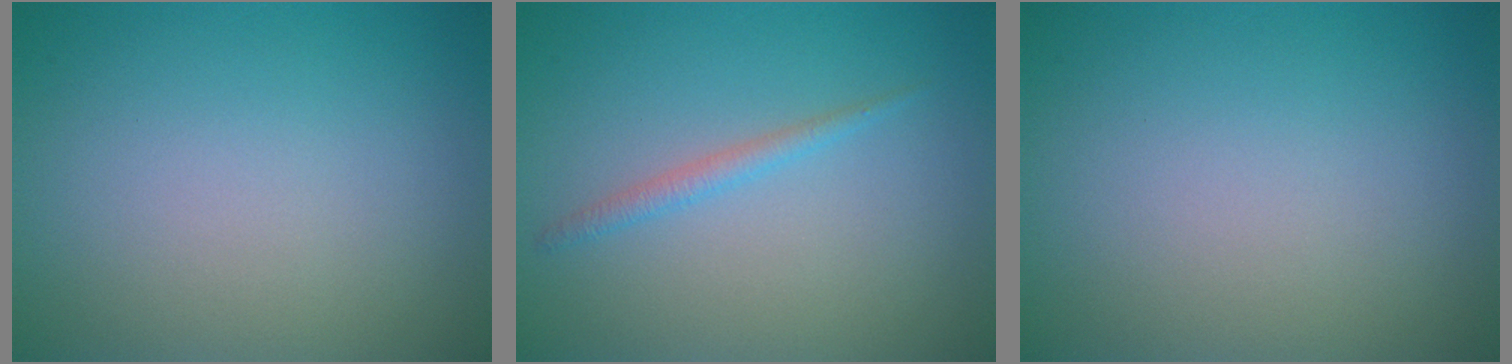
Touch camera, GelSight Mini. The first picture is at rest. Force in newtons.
{"total": 1.2, "press": 1.2, "slide": 0.0}
{"total": 0.0}